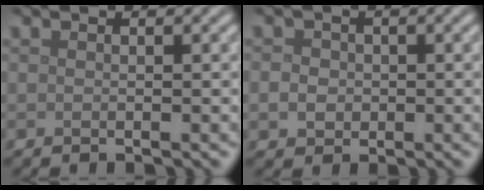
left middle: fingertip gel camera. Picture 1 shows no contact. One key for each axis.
{"total": 2.4, "fx": -0.3, "fy": 2.1, "fz": 0.9, "tx": -0.010, "ty": 0.000, "tz": -0.011}